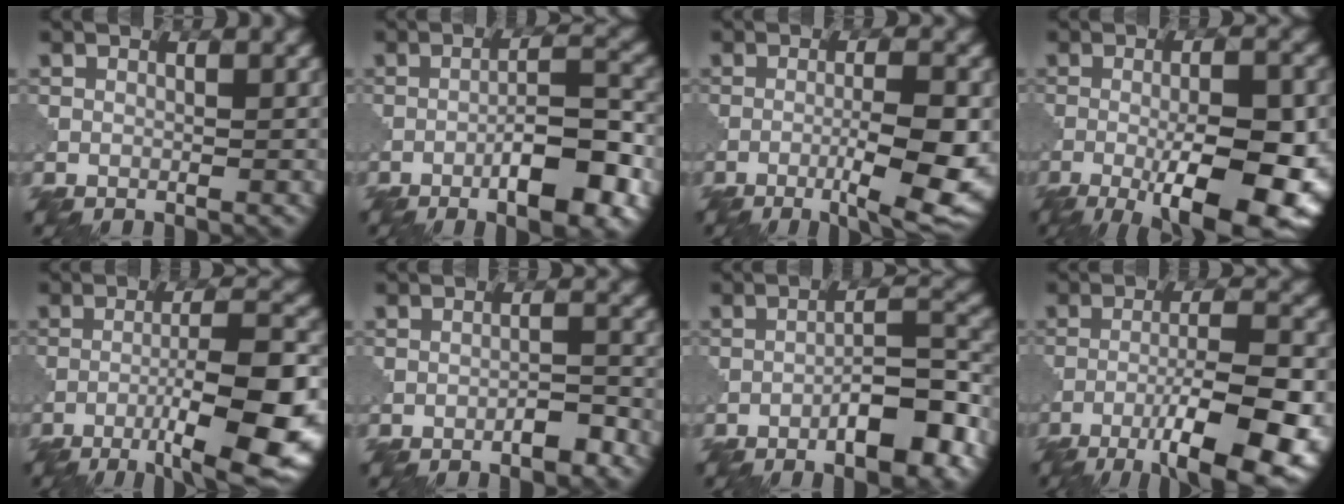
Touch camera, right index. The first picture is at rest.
{"total": 6.9, "force": [-3.1, 1.6, 5.9], "torque": [-0.090, 0.012, -0.048]}
{"total": 7.0, "force": [-2.4, 1.2, 6.5], "torque": [-0.105, -0.001, -0.036]}
{"total": 12.0, "force": [-3.7, 3.4, 10.9], "torque": [-0.150, -0.003, -0.053]}
{"total": 10.7, "force": [-4.5, 2.1, 9.5], "torque": [-0.143, 0.000, -0.069]}
{"total": 2.1, "force": [-1.4, 0.5, 1.5], "torque": [-0.018, 0.007, -0.023]}
{"total": 6.2, "force": [-3.3, 1.6, 5.0], "torque": [-0.071, 0.016, -0.052]}
{"total": 11.6, "force": [-5.9, 2.7, 9.5], "torque": [-0.152, -0.003, -0.088]}